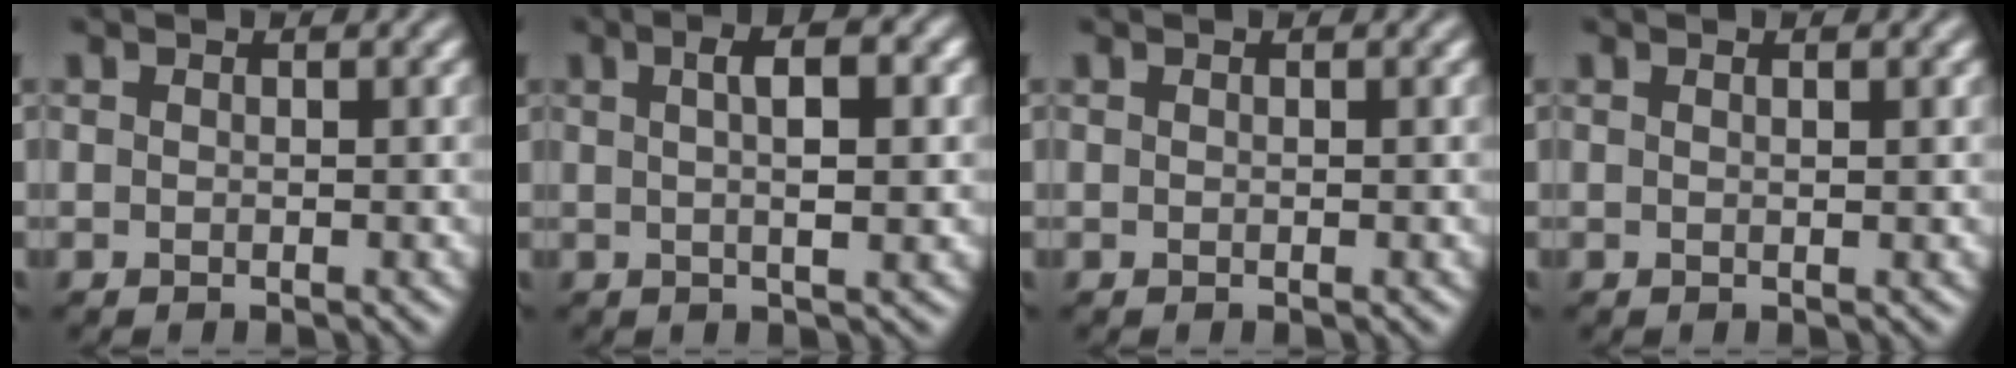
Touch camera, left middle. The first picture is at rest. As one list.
[{"total": 4.2, "force": [0.8, 0.9, 4.0], "torque": [-0.057, 0.006, 0.011]}, {"total": 0.0}, {"total": 1.1, "force": [0.5, 0.3, 0.9], "torque": [-0.007, 0.001, 0.002]}]